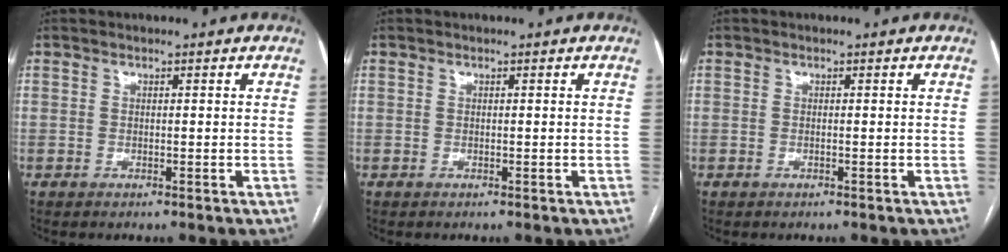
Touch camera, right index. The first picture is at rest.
{"total": 0.0}
{"total": 0.0}